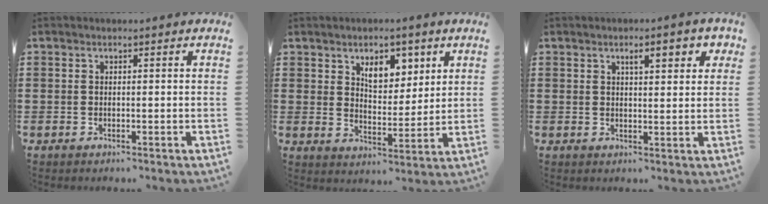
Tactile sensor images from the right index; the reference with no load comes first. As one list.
[{"total": 6.0, "force": [3.6, 3.5, 3.4], "torque": [-0.058, 0.003, 0.060]}, {"total": 3.7, "force": [1.7, 1.1, 3.1], "torque": [-0.049, 0.000, 0.022]}]